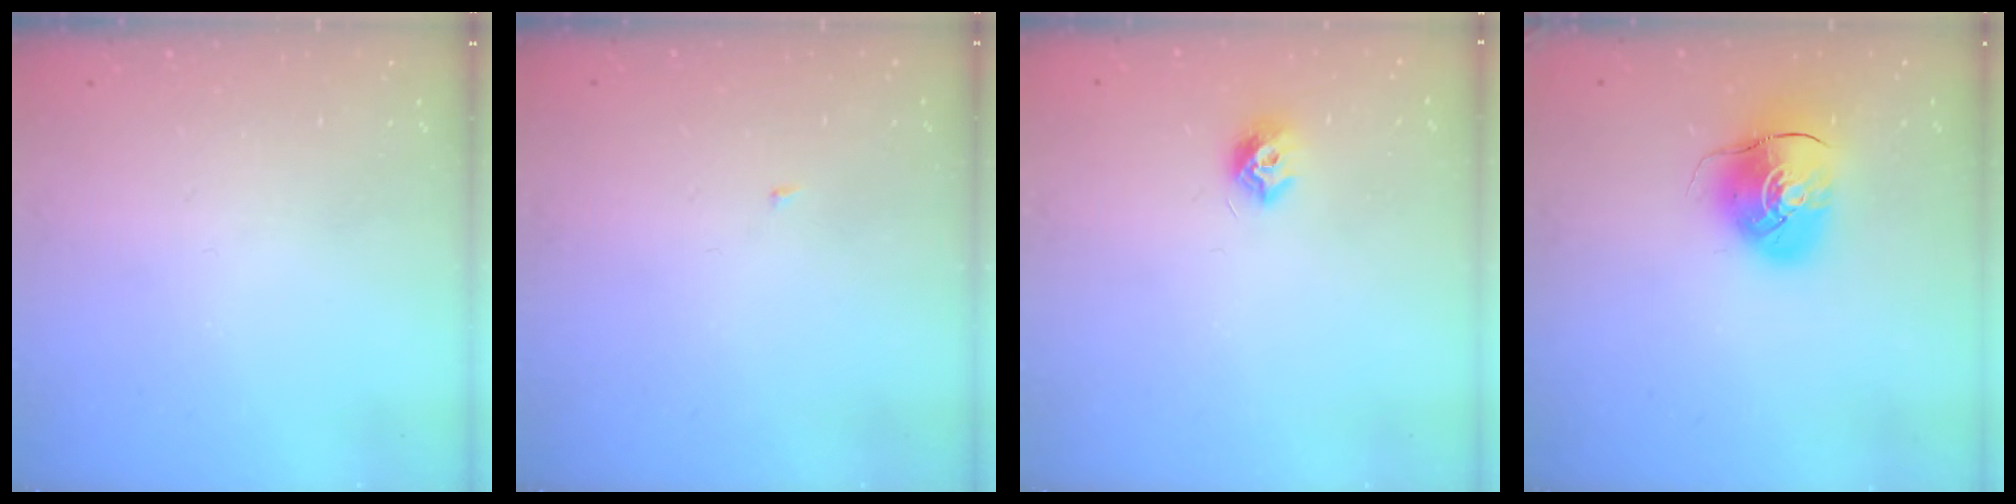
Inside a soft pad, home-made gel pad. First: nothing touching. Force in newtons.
{"total": 1.8, "press": 1.8, "slide": 0.2}
{"total": 7.3, "press": 7.2, "slide": 0.3}
{"total": 9.7, "press": 9.6, "slide": 1.2}